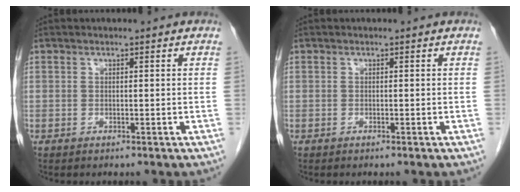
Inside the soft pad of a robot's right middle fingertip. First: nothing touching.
{"total": 0.0}